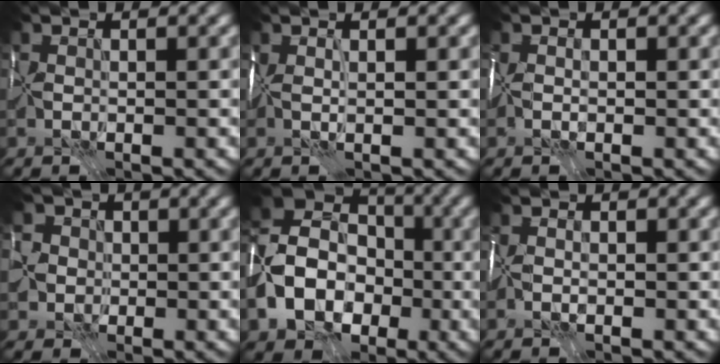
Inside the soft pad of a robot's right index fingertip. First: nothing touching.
{"total": 2.1, "force": [0.6, 0.5, 2.0], "torque": [-0.032, 0.003, 0.009]}
{"total": 1.9, "force": [-0.1, 1.1, 1.5], "torque": [-0.031, -0.002, -0.005]}
{"total": 5.3, "force": [0.4, 5.0, 1.8], "torque": [-0.029, 0.025, -0.014]}
{"total": 11.4, "force": [-3.2, 8.9, 6.3], "torque": [-0.130, -0.012, -0.067]}
{"total": 2.2, "force": [-0.1, 1.3, 1.7], "torque": [-0.035, -0.002, -0.005]}